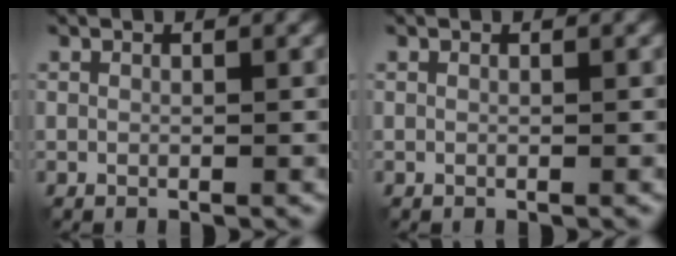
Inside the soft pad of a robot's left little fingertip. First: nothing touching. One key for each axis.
{"total": 0.0}